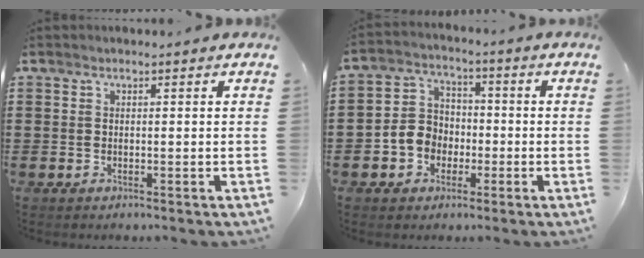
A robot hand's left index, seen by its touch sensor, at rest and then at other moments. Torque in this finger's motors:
{"motor_torque": [0.31, 0.15, 0.23, 0.07]}